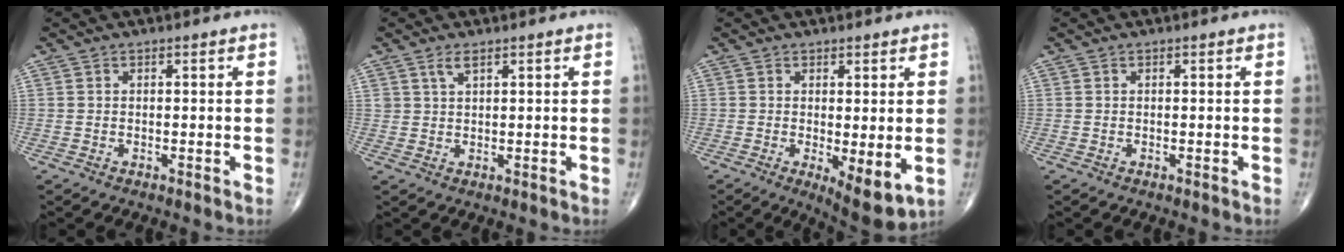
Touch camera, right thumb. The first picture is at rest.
{"total": 2.0, "force": [1.4, 0.8, 1.3], "torque": [-0.028, -0.002, 0.030]}
{"total": 7.4, "force": [-1.1, 2.5, 6.9], "torque": [-0.099, -0.024, -0.012]}
{"total": 0.0}